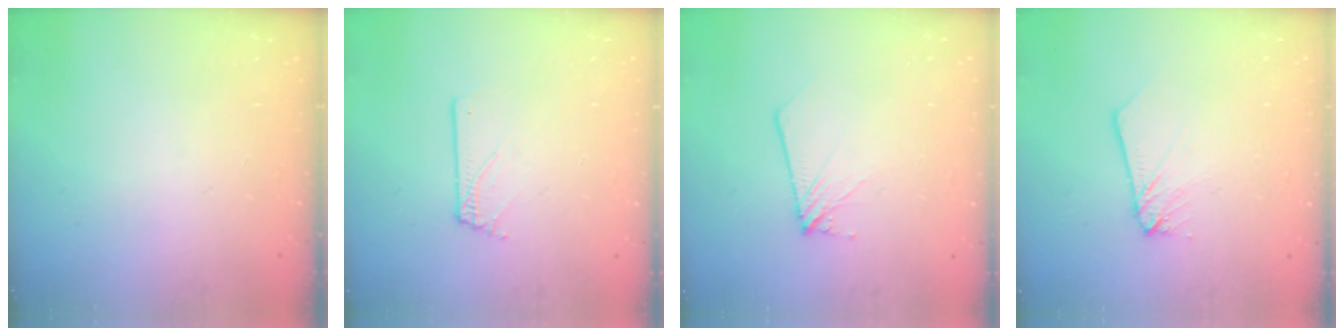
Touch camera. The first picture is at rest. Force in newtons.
{"total": 1.0, "press": 1.0, "slide": 0.1}
{"total": 2.8, "press": 2.8, "slide": 0.4}
{"total": 2.2, "press": 2.2, "slide": 0.1}